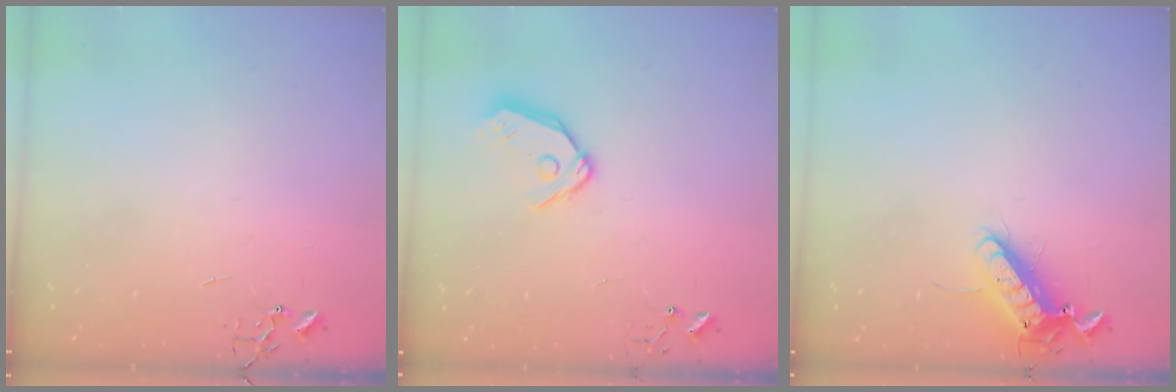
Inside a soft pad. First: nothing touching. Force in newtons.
{"total": 11.2, "press": 11.1, "slide": 1.3}
{"total": 12.3, "press": 12.1, "slide": 2.3}